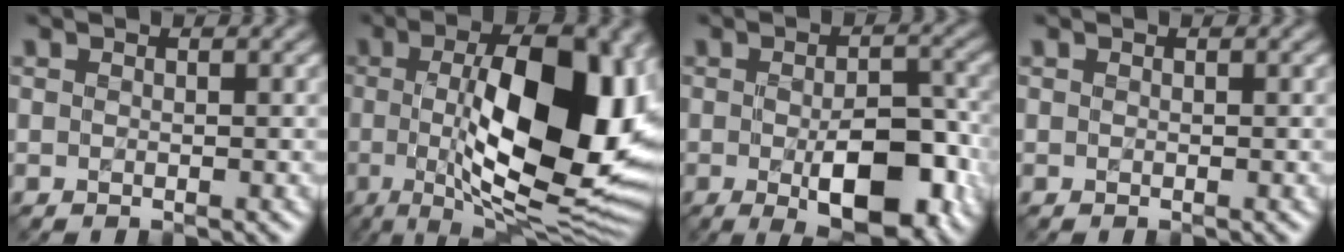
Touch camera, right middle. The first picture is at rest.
{"total": 16.2, "force": [0.4, 6.2, 14.9], "torque": [-0.215, 0.008, 0.002]}
{"total": 7.7, "force": [-2.4, 3.1, 6.6], "torque": [-0.100, -0.005, -0.030]}
{"total": 0.0}